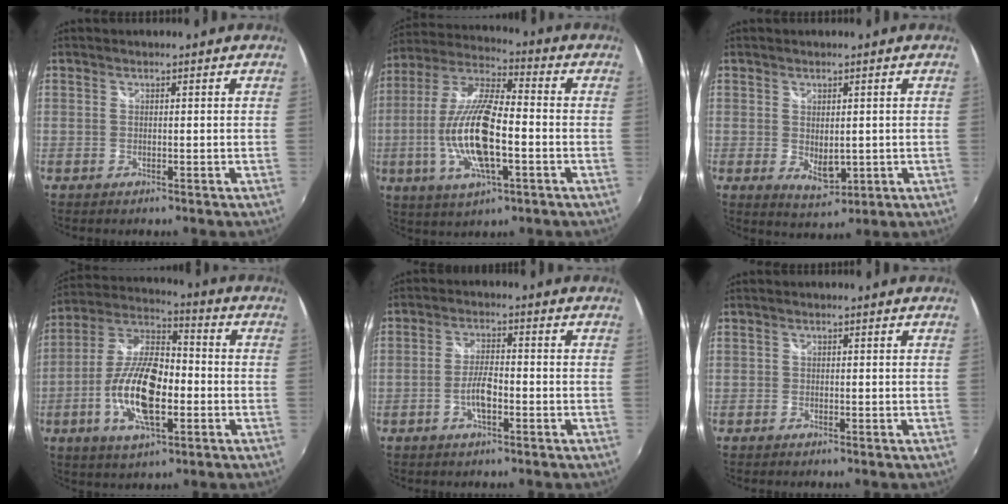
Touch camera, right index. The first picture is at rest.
{"total": 16.9, "force": [-3.5, 5.5, 15.6], "torque": [-0.314, -0.006, -0.067]}
{"total": 4.8, "force": [0.0, 3.0, 3.7], "torque": [-0.058, -0.011, 0.007]}
{"total": 16.0, "force": [-3.9, 6.7, 14.0], "torque": [-0.281, -0.001, -0.076]}
{"total": 4.7, "force": [-1.8, 1.6, 4.0], "torque": [-0.083, 0.004, -0.034]}
{"total": 0.6, "force": [-0.5, 0.4, 0.0], "torque": [-0.002, -0.002, -0.012]}